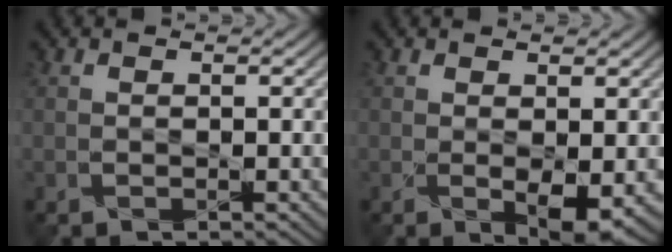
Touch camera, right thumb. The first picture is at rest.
{"total": 3.0, "force": [-0.1, 1.2, 2.8], "torque": [-0.053, -0.012, 0.006]}